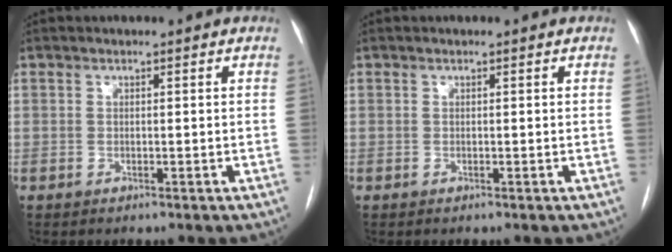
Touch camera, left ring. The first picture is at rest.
{"total": 0.0}